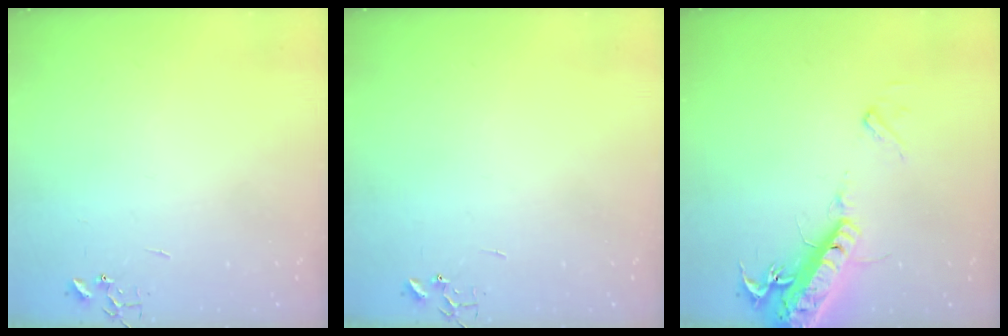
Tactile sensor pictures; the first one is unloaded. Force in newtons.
{"total": 0.0}
{"total": 18.9, "press": 18.5, "slide": 3.9}